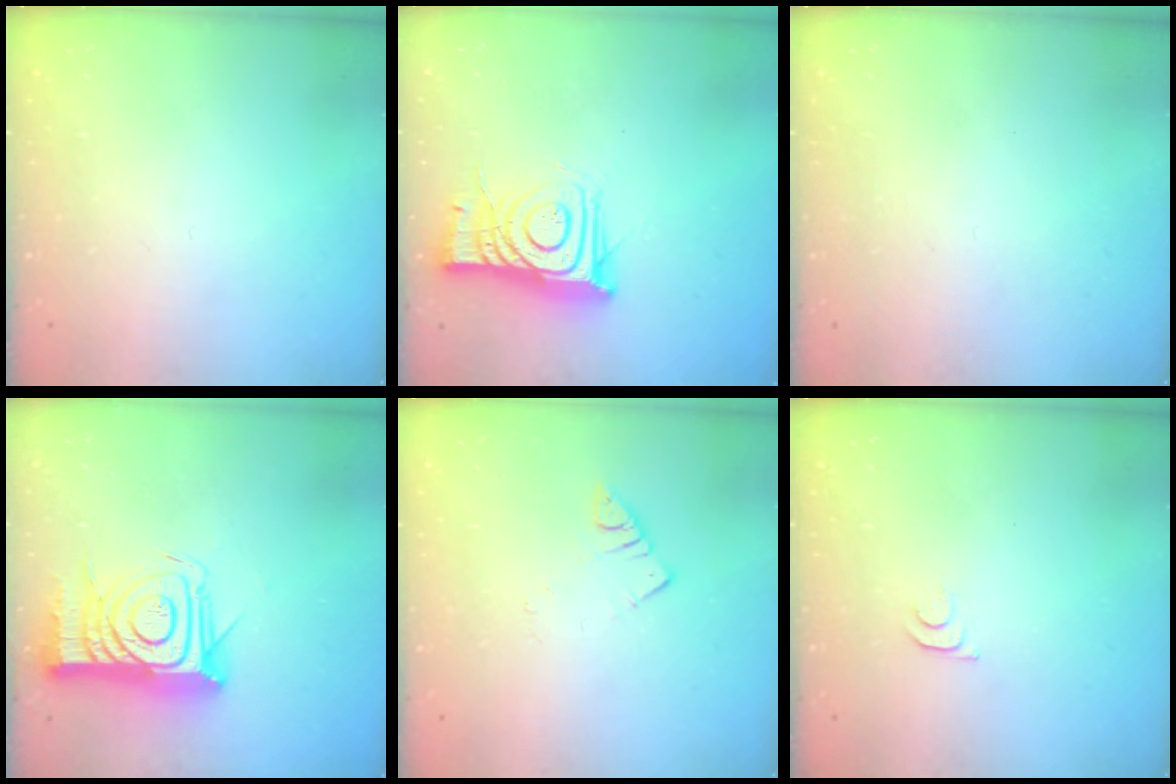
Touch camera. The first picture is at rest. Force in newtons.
{"total": 12.7, "press": 12.7, "slide": 0.6}
{"total": 1.8, "press": 1.8, "slide": 0.2}
{"total": 16.2, "press": 16.2, "slide": 1.1}
{"total": 2.5, "press": 2.5, "slide": 0.3}
{"total": 4.3, "press": 4.2, "slide": 0.5}